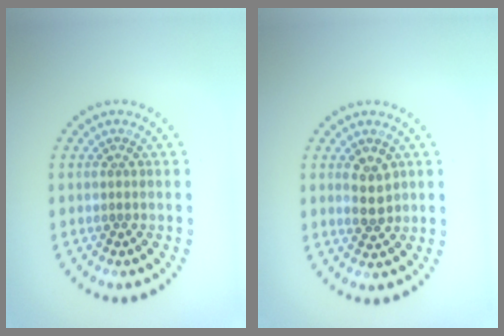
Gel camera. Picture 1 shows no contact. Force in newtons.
{"total": 2.2, "press": 2.2, "slide": 0.5}